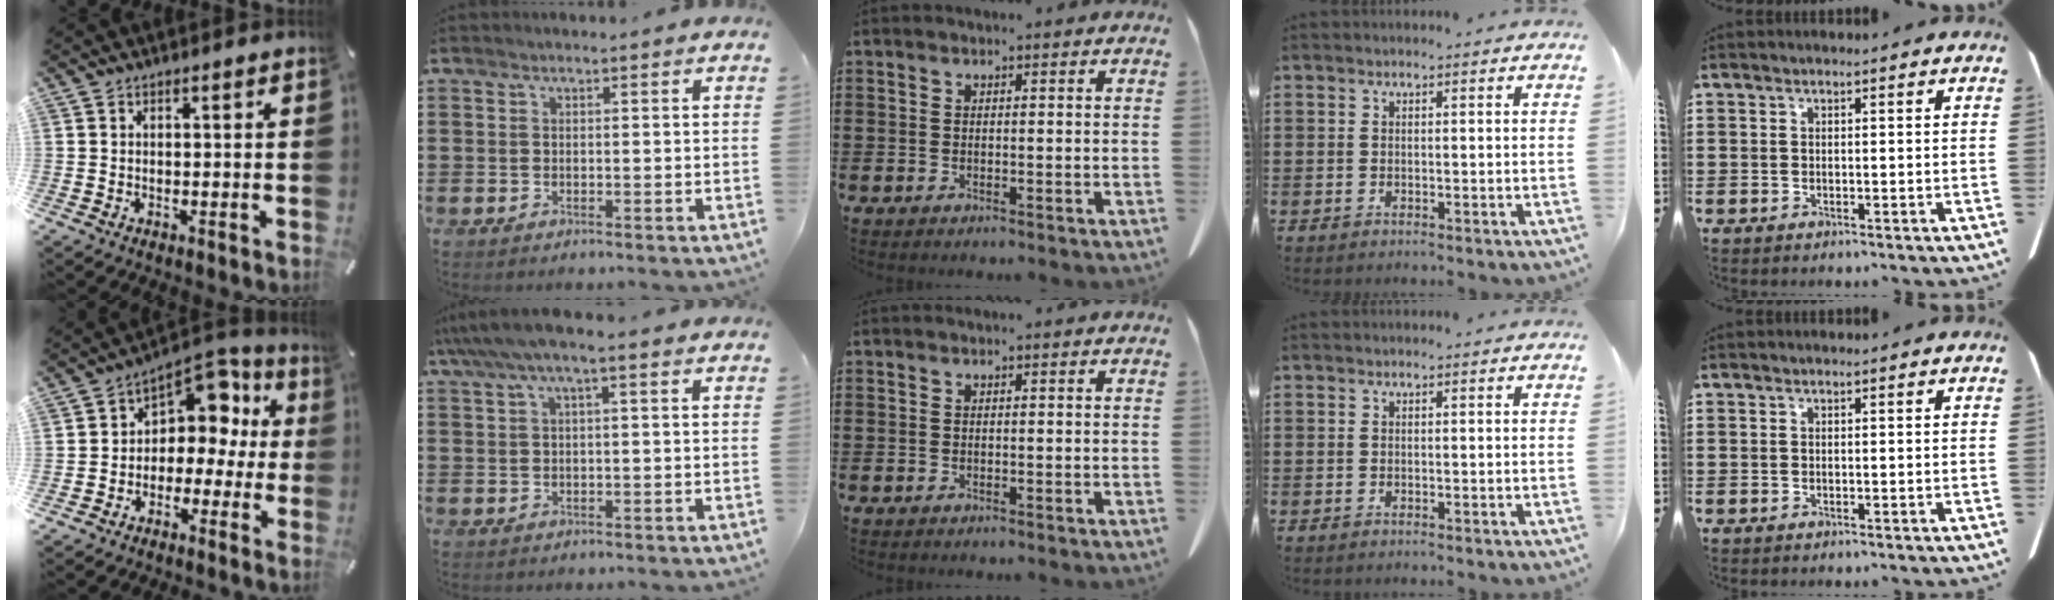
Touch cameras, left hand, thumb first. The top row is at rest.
{"thumb": {"total": 9.9, "force": [3.9, 7.8, 4.7], "torque": [-0.053, -0.036, 0.068]}, "index": {"total": 3.3, "force": [0.7, 0.4, 3.2], "torque": [-0.070, -0.002, 0.005]}}